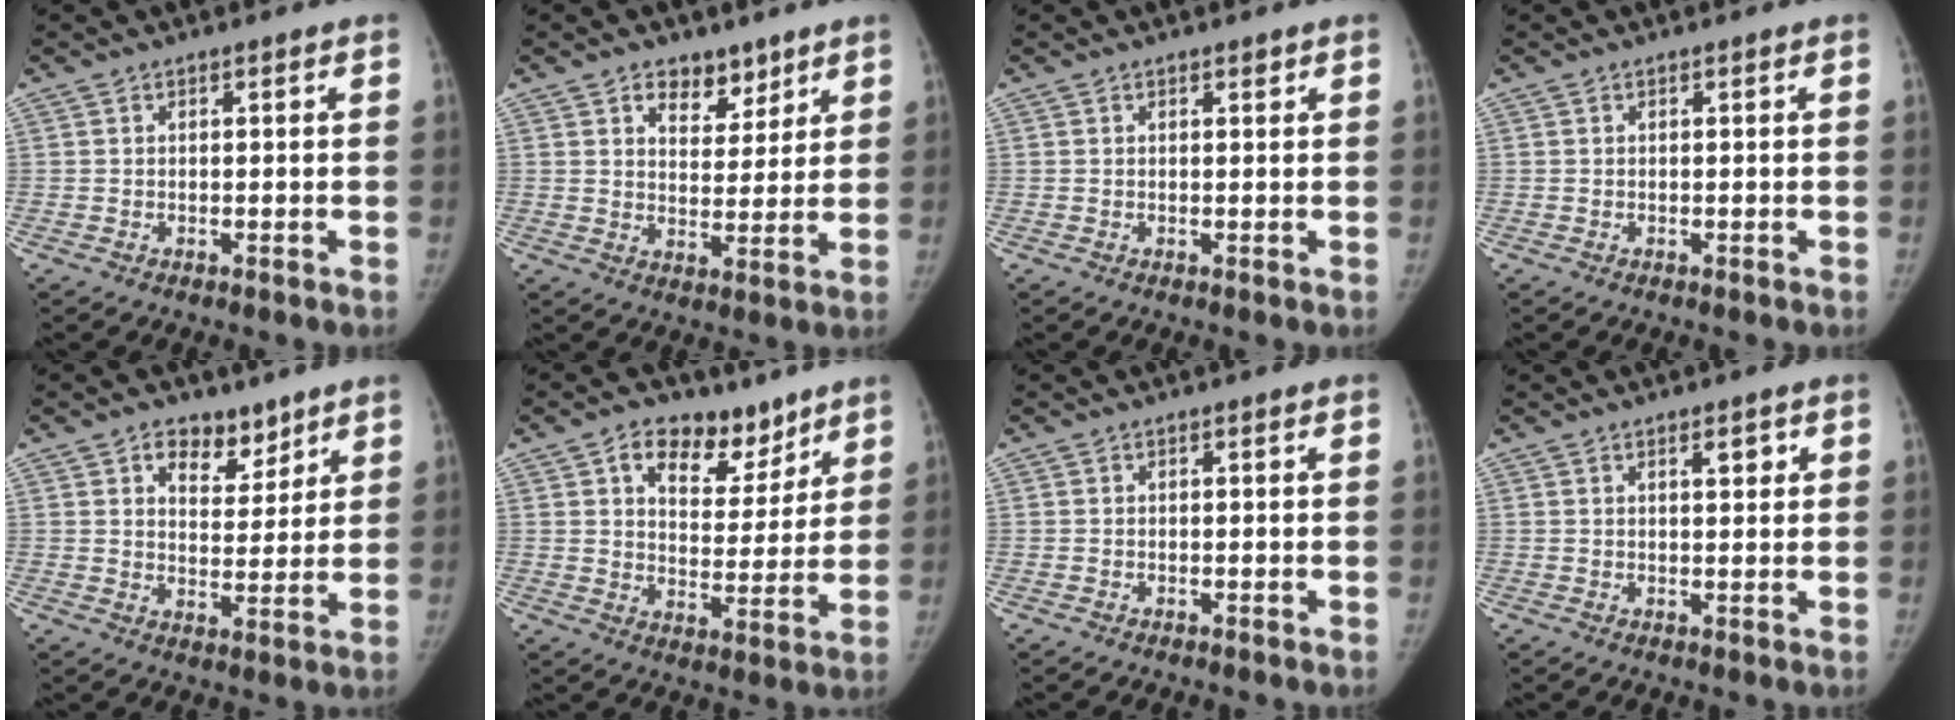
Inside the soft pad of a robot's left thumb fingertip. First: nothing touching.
{"total": 6.8, "force": [4.6, 4.3, 2.7], "torque": [-0.006, -0.029, 0.075]}
{"total": 0.6, "force": [0.5, 0.2, 0.3], "torque": [-0.001, -0.003, 0.007]}
{"total": 0.0}
{"total": 7.3, "force": [4.8, 4.6, 3.0], "torque": [-0.011, -0.028, 0.077]}
{"total": 11.9, "force": [7.4, 7.3, 5.7], "torque": [-0.043, -0.036, 0.117]}
{"total": 0.0}
{"total": 2.4, "force": [1.2, 1.0, 1.8], "torque": [-0.016, -0.004, 0.018]}